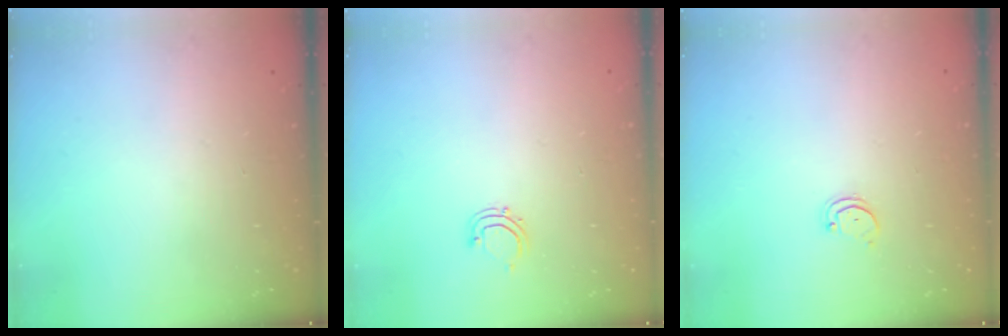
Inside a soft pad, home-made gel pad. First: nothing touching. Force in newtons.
{"total": 3.7, "press": 3.6, "slide": 0.8}
{"total": 1.8, "press": 1.7, "slide": 0.2}